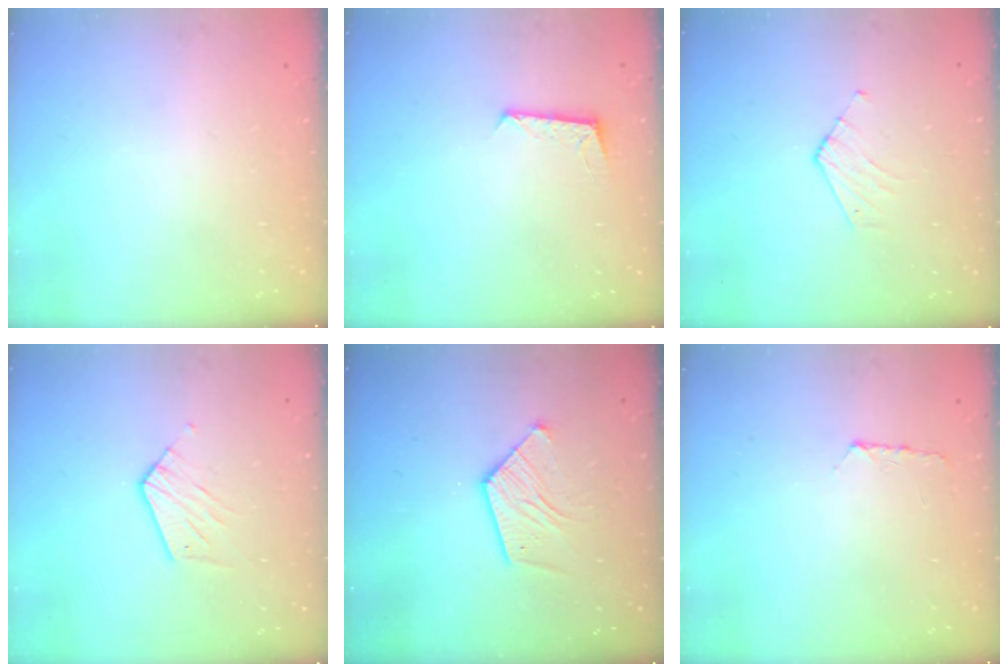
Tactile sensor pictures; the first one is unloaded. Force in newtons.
{"total": 6.1, "press": 6.0, "slide": 0.4}
{"total": 4.0, "press": 4.0, "slide": 0.4}
{"total": 7.6, "press": 7.6, "slide": 0.5}
{"total": 10.7, "press": 10.7, "slide": 1.1}
{"total": 5.9, "press": 5.9, "slide": 0.7}